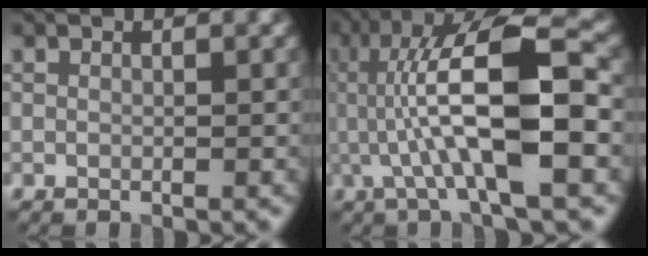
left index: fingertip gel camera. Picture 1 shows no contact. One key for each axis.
{"total": 11.0, "fx": -0.3, "fy": 2.7, "fz": 10.6, "tx": -0.188, "ty": 0.021, "tz": -0.010}